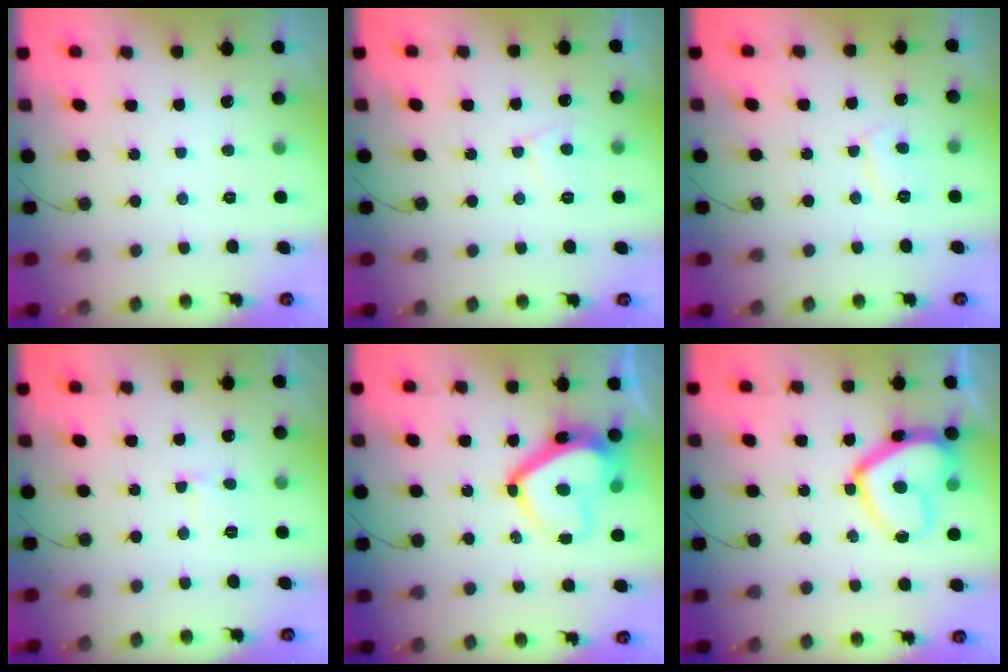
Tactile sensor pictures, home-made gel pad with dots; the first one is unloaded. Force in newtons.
{"total": 4.5, "press": 4.5, "slide": 0.5}
{"total": 5.4, "press": 5.4, "slide": 0.4}
{"total": 2.6, "press": 2.6, "slide": 0.3}
{"total": 14.4, "press": 14.3, "slide": 2.1}
{"total": 13.8, "press": 13.7, "slide": 1.5}